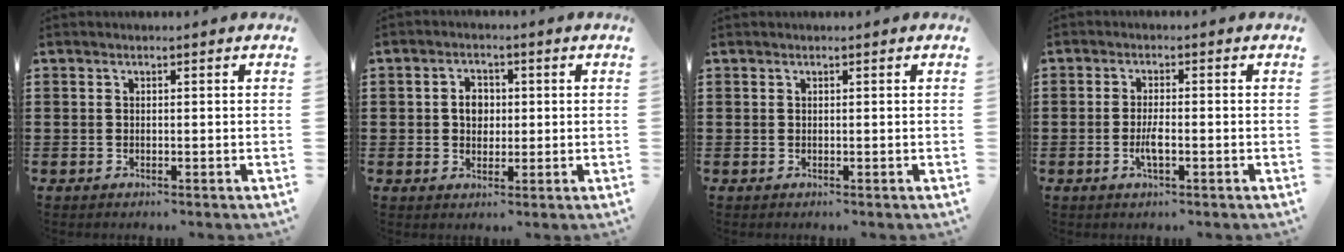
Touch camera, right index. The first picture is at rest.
{"total": 3.2, "force": [0.2, 2.5, 2.0], "torque": [-0.038, 0.008, 0.000]}
{"total": 0.0}
{"total": 2.0, "force": [-0.7, 0.4, 1.9], "torque": [-0.042, -0.002, -0.014]}